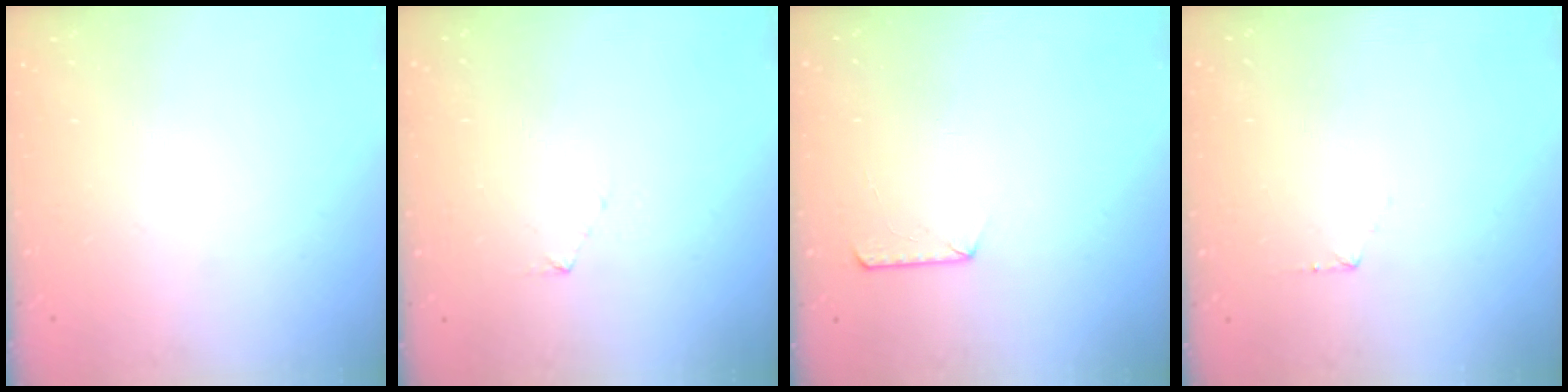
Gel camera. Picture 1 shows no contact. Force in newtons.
{"total": 2.9, "press": 2.8, "slide": 0.3}
{"total": 7.6, "press": 7.5, "slide": 0.8}
{"total": 4.2, "press": 4.1, "slide": 0.4}